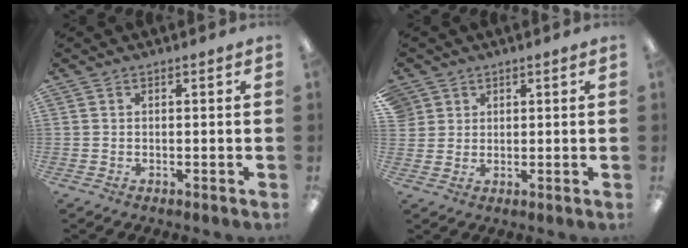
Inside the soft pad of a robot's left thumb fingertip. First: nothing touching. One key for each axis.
{"total": 3.2, "fx": 1.8, "fy": 2.7, "fz": 0.0, "tx": -0.003, "ty": 0.001, "tz": 0.032}